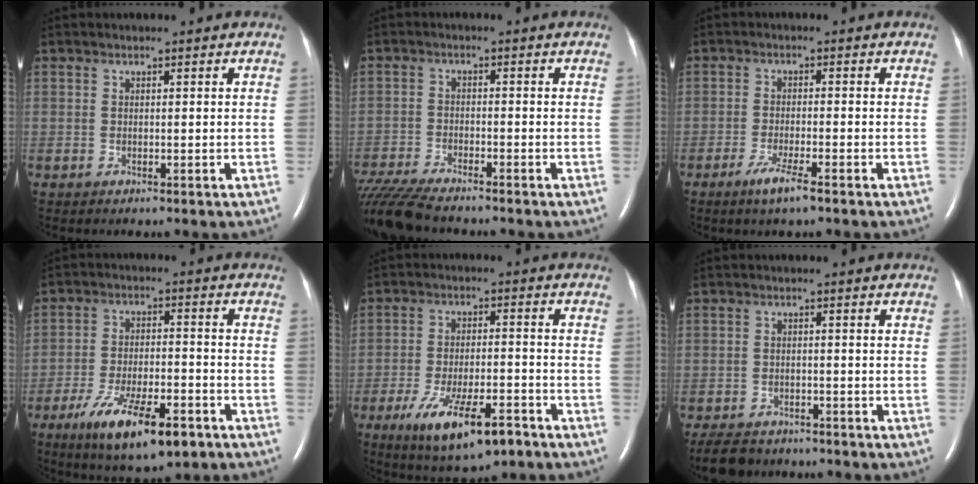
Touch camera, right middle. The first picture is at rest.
{"total": 10.4, "force": [-9.2, 1.0, 4.5], "torque": [-0.090, -0.021, -0.159]}
{"total": 4.1, "force": [-2.6, 0.1, 3.2], "torque": [-0.066, -0.009, -0.047]}
{"total": 13.0, "force": [-7.6, 3.8, 9.9], "torque": [-0.173, -0.015, -0.117]}
{"total": 12.0, "force": [-6.9, 3.5, 9.1], "torque": [-0.163, -0.013, -0.106]}
{"total": 6.6, "force": [-5.7, 2.9, 1.9], "torque": [-0.037, -0.010, -0.087]}